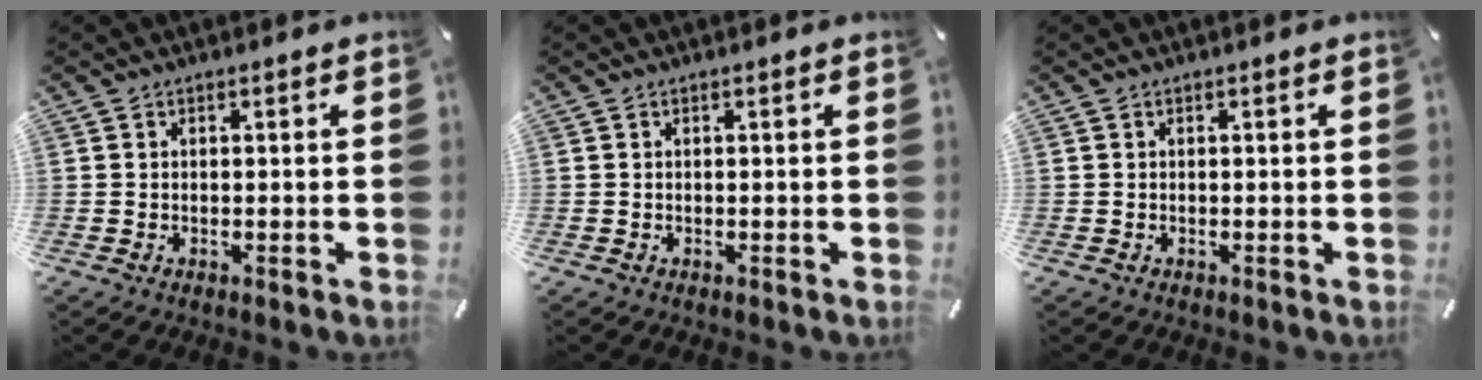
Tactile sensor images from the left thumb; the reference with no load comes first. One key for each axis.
{"total": 0.0}
{"total": 0.0}